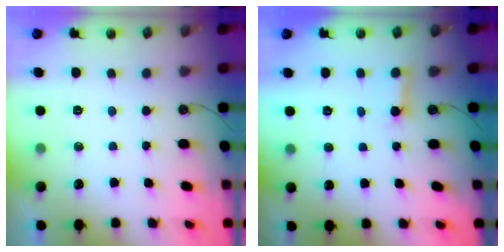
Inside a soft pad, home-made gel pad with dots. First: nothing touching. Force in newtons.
{"total": 2.7, "press": 2.7, "slide": 0.1}